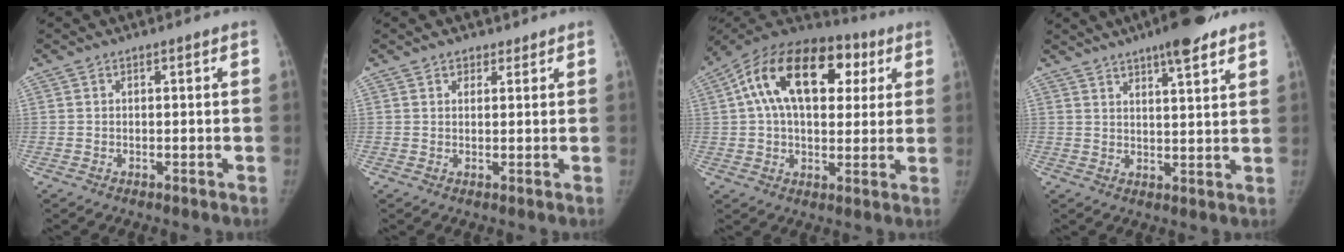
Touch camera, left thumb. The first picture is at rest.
{"total": 2.0, "force": [1.6, 1.1, 0.2], "torque": [0.007, -0.008, 0.023]}
{"total": 22.5, "force": [7.0, 13.5, 16.6], "torque": [-0.254, 0.026, 0.102]}
{"total": 9.7, "force": [6.8, 2.0, 6.7], "torque": [-0.087, -0.027, 0.100]}